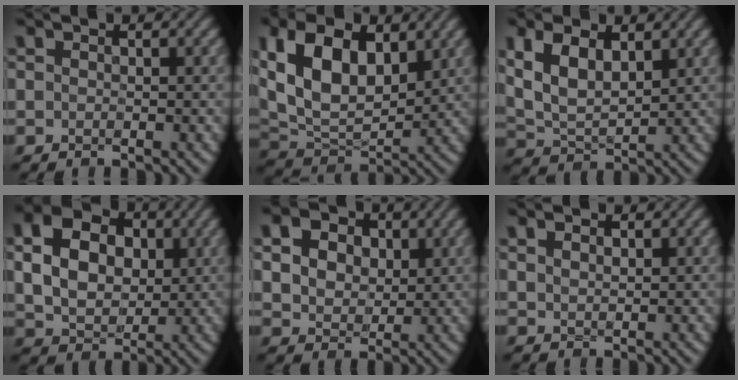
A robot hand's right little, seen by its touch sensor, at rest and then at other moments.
{"total": 10.9, "force": [3.0, 6.5, 8.3], "torque": [-0.175, 0.005, 0.051]}
{"total": 6.5, "force": [2.1, 3.5, 5.1], "torque": [-0.120, 0.002, 0.039]}
{"total": 9.8, "force": [1.8, 7.5, 6.0], "torque": [-0.126, 0.025, 0.030]}
{"total": 10.8, "force": [4.5, 8.0, 5.7], "torque": [-0.130, 0.028, 0.072]}
{"total": 1.3, "force": [0.7, 0.8, 0.8], "torque": [-0.018, 0.001, 0.016]}